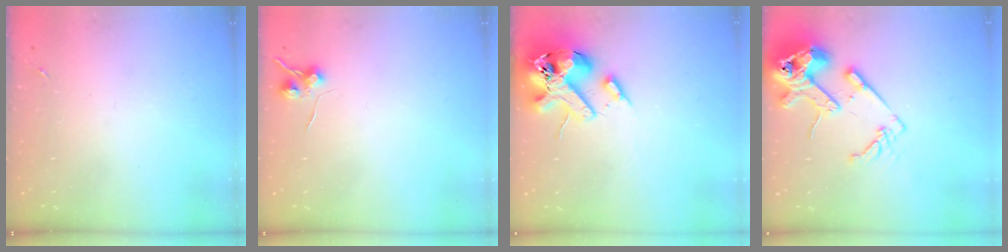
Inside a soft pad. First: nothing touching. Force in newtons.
{"total": 6.6, "press": 6.6, "slide": 0.8}
{"total": 17.4, "press": 17.1, "slide": 2.9}
{"total": 17.9, "press": 17.8, "slide": 2.5}